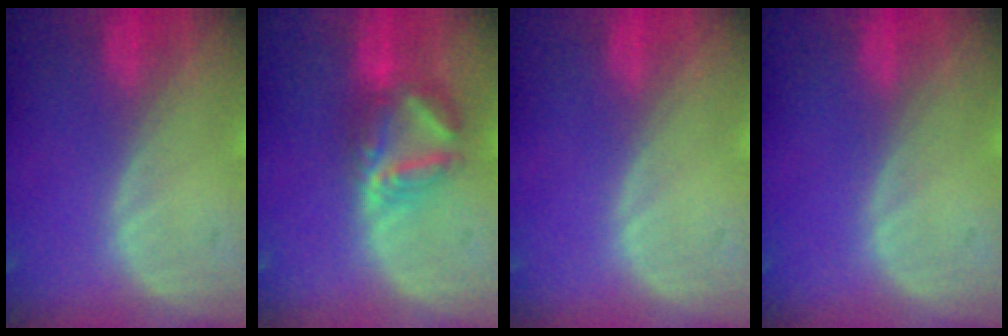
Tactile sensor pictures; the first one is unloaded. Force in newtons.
{"total": 6.5, "press": 6.4, "slide": 1.2}
{"total": 0.0}
{"total": 0.0}